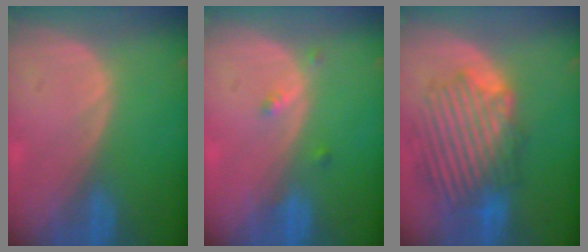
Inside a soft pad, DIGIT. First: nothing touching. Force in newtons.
{"total": 1.9, "press": 1.5, "slide": 1.0}
{"total": 9.6, "press": 9.6, "slide": 0.4}